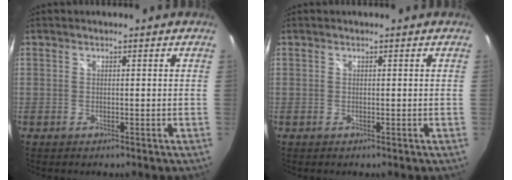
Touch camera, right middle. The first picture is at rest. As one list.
[{"total": 0.0}]